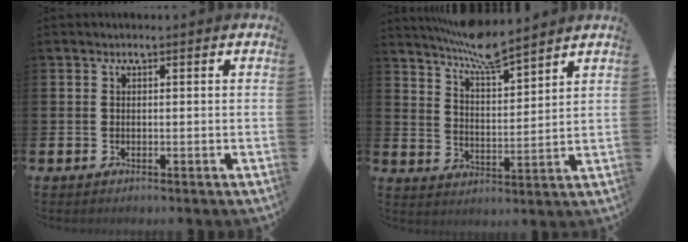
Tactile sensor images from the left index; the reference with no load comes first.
{"total": 7.6, "force": [7.1, 0.5, 2.5], "torque": [-0.073, -0.040, 0.128]}